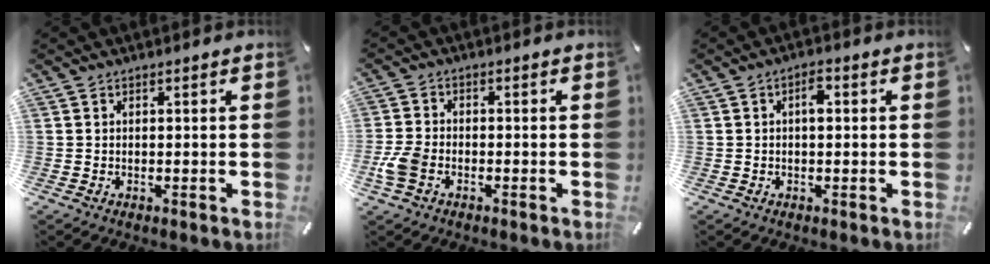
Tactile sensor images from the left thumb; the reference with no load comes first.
{"total": 5.8, "force": [-2.2, 3.7, 3.8], "torque": [-0.092, 0.005, -0.044]}
{"total": 2.9, "force": [0.3, 1.4, 2.5], "torque": [-0.036, 0.004, -0.001]}